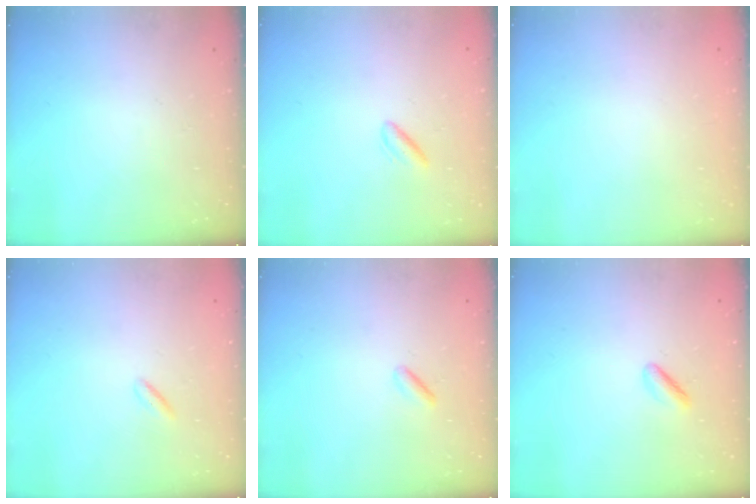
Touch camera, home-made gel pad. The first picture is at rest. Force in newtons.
{"total": 2.3, "press": 2.0, "slide": 1.3}
{"total": 2.1, "press": 2.1, "slide": 0.1}
{"total": 1.3, "press": 1.1, "slide": 0.6}
{"total": 1.3, "press": 1.2, "slide": 0.5}
{"total": 2.0, "press": 1.8, "slide": 0.9}